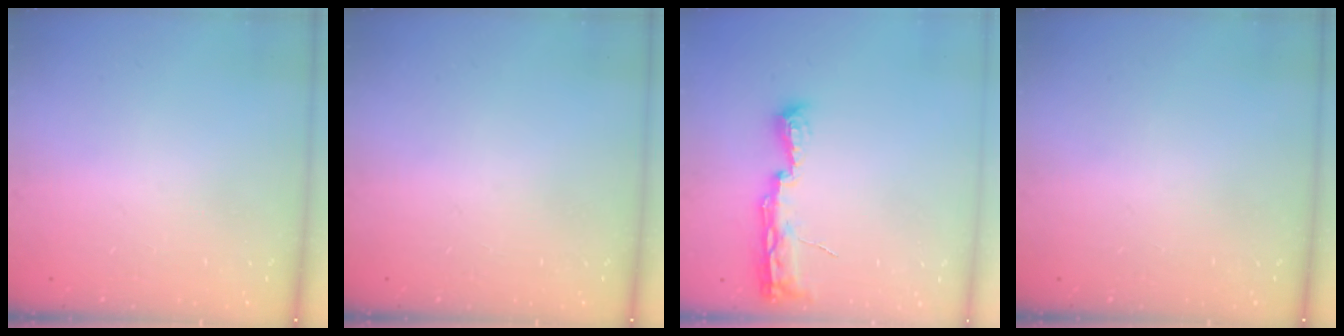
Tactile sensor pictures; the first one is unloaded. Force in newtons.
{"total": 0.0}
{"total": 8.0, "press": 8.0, "slide": 0.7}
{"total": 0.0}